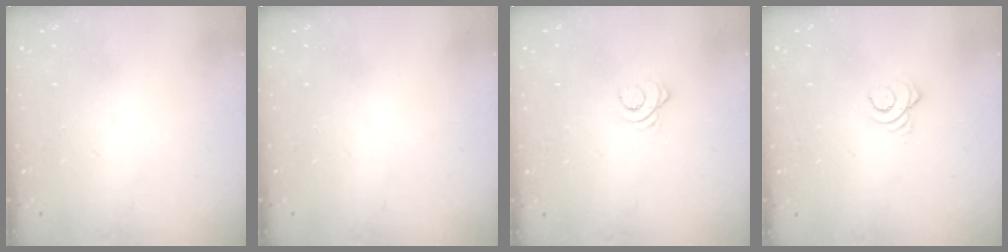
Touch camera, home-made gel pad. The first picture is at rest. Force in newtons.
{"total": 0.0}
{"total": 2.6, "press": 2.6, "slide": 0.3}
{"total": 3.2, "press": 3.2, "slide": 0.3}